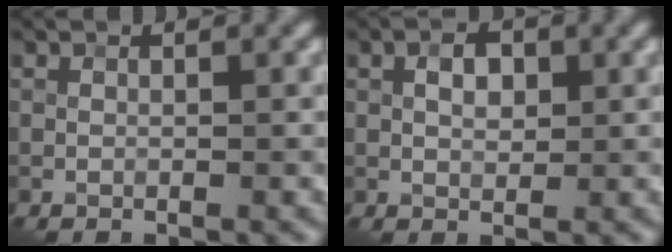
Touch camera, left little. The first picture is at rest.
{"total": 2.0, "force": [0.4, 1.3, 1.5], "torque": [-0.025, 0.003, 0.005]}